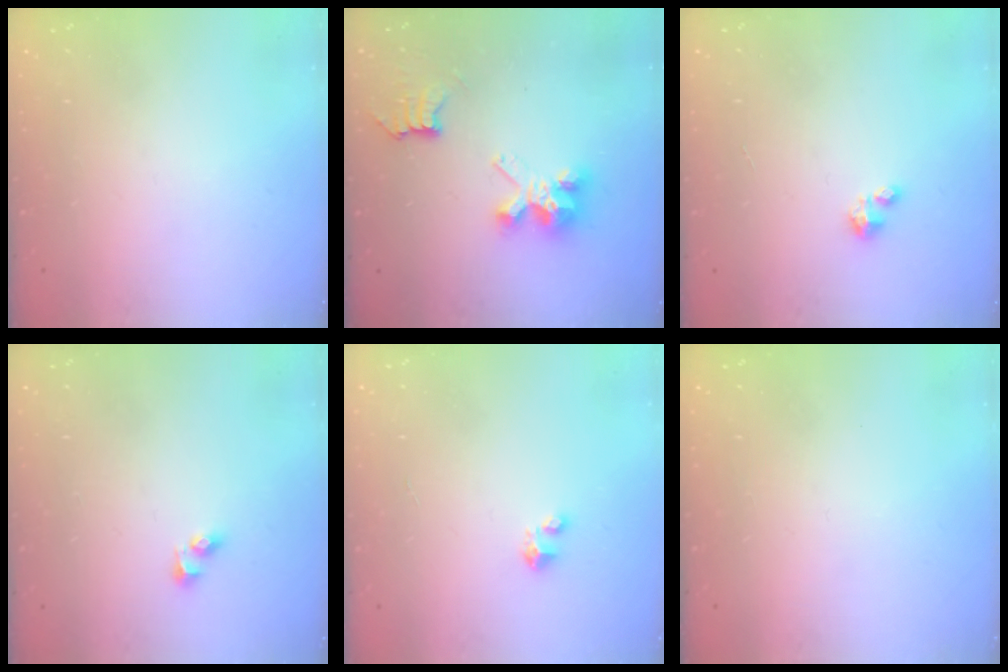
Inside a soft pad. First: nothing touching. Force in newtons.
{"total": 6.4, "press": 6.4, "slide": 0.1}
{"total": 0.9, "press": 0.9, "slide": 0.2}
{"total": 2.7, "press": 2.5, "slide": 1.2}
{"total": 2.1, "press": 2.1, "slide": 0.1}
{"total": 0.0}